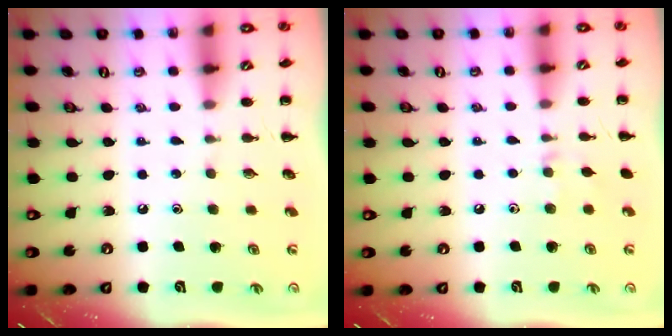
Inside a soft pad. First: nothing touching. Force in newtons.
{"total": 3.3, "press": 3.1, "slide": 1.2}